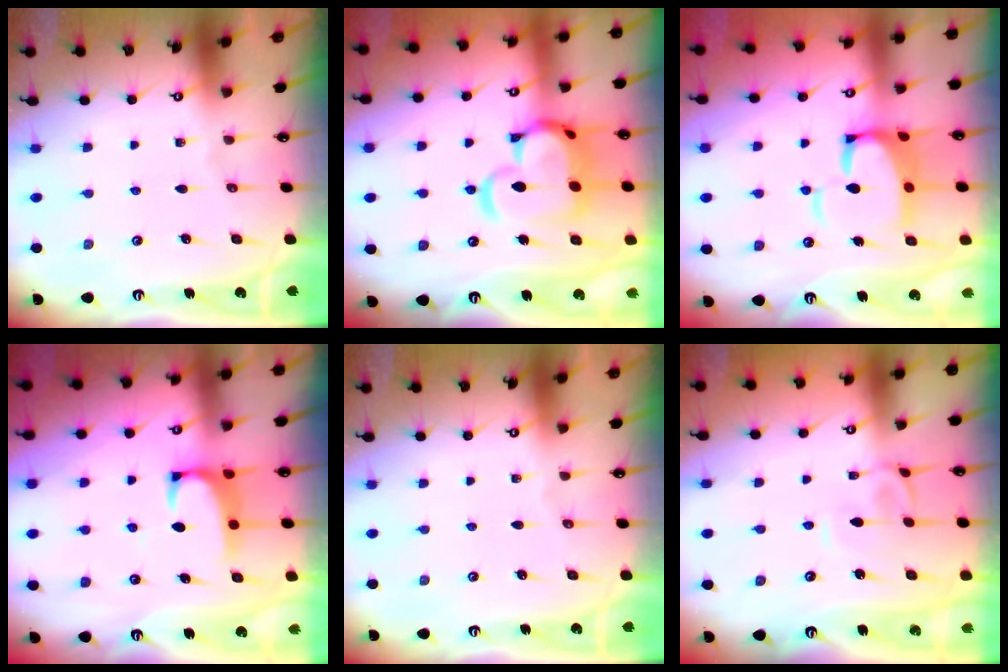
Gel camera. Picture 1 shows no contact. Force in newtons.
{"total": 12.6, "press": 12.5, "slide": 1.7}
{"total": 8.4, "press": 8.3, "slide": 1.4}
{"total": 1.9, "press": 1.8, "slide": 0.7}
{"total": 0.0}
{"total": 2.7, "press": 2.7, "slide": 0.2}